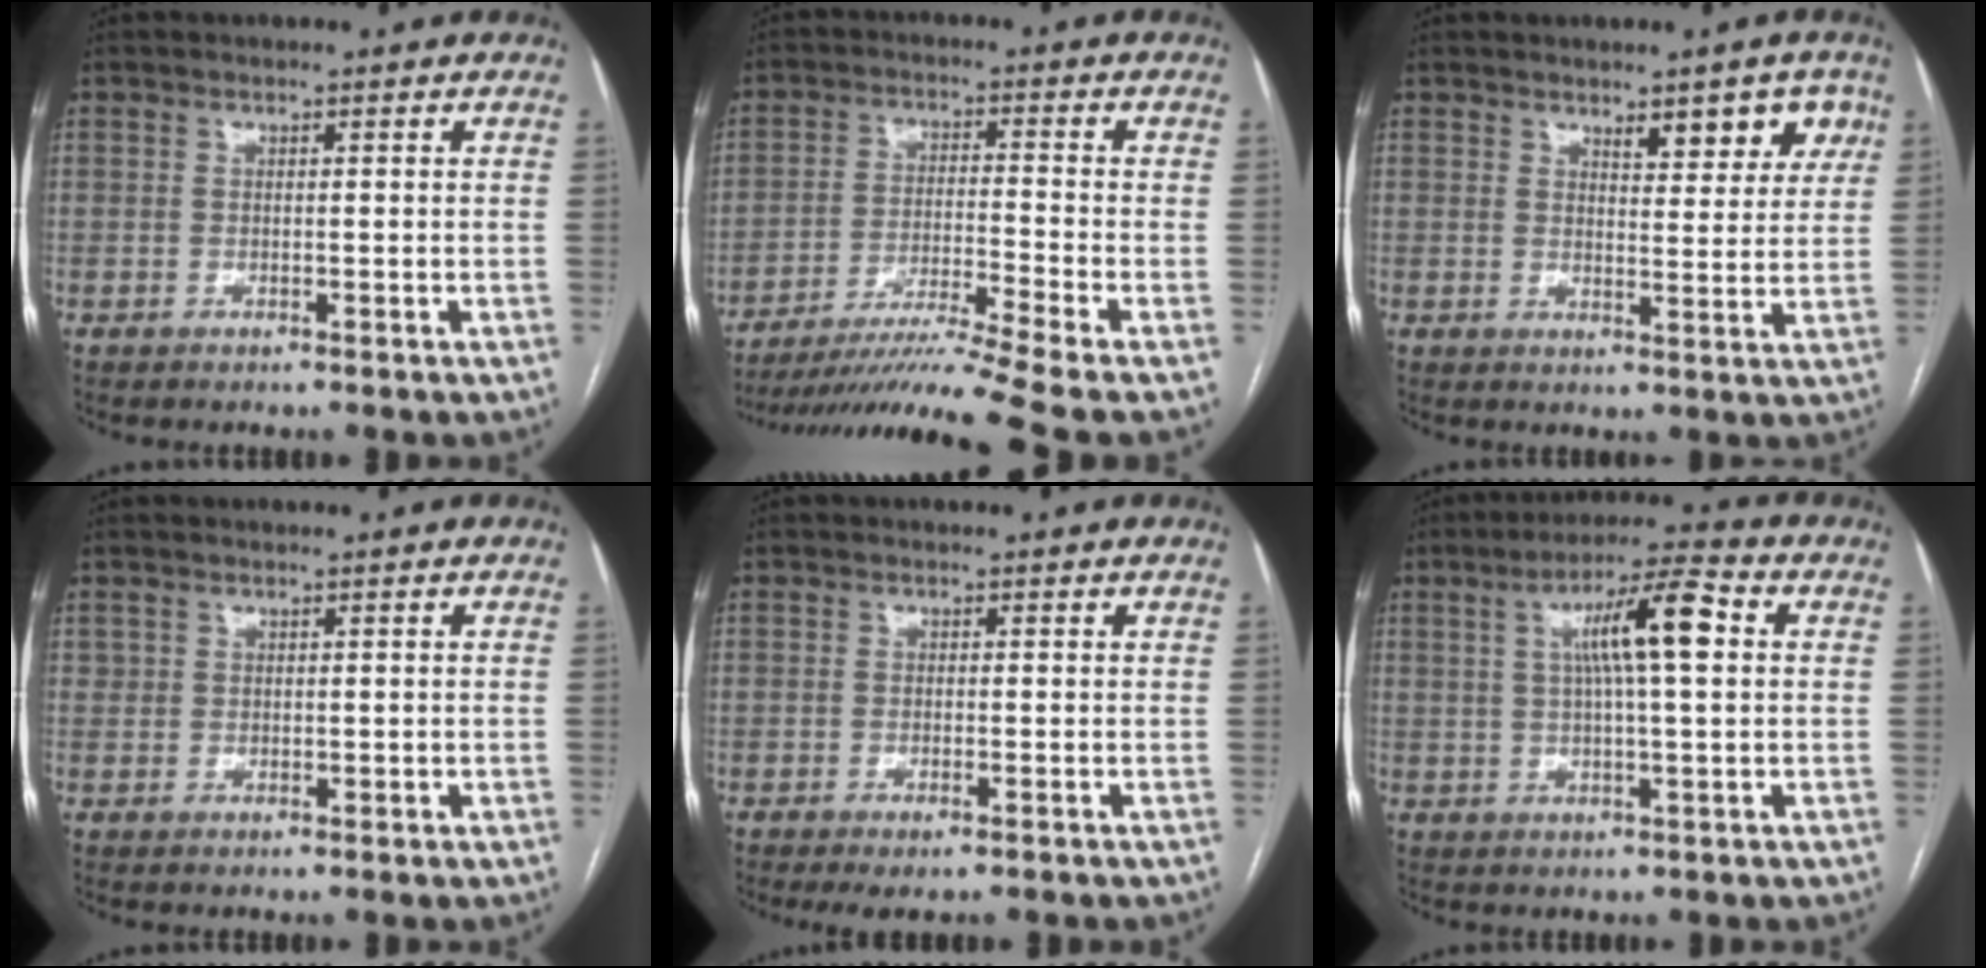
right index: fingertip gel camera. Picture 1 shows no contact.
{"total": 13.7, "force": [-11.5, -3.4, 6.7], "torque": [-0.107, -0.021, -0.190]}
{"total": 6.4, "force": [3.8, 2.2, 4.6], "torque": [-0.049, 0.004, 0.049]}
{"total": 1.2, "force": [0.4, 1.1, 0.4], "torque": [-0.004, 0.002, 0.009]}
{"total": 2.2, "force": [-1.2, 0.4, 1.8], "torque": [-0.027, -0.003, -0.015]}
{"total": 10.1, "force": [2.3, 1.0, 9.8], "torque": [-0.165, 0.022, 0.036]}